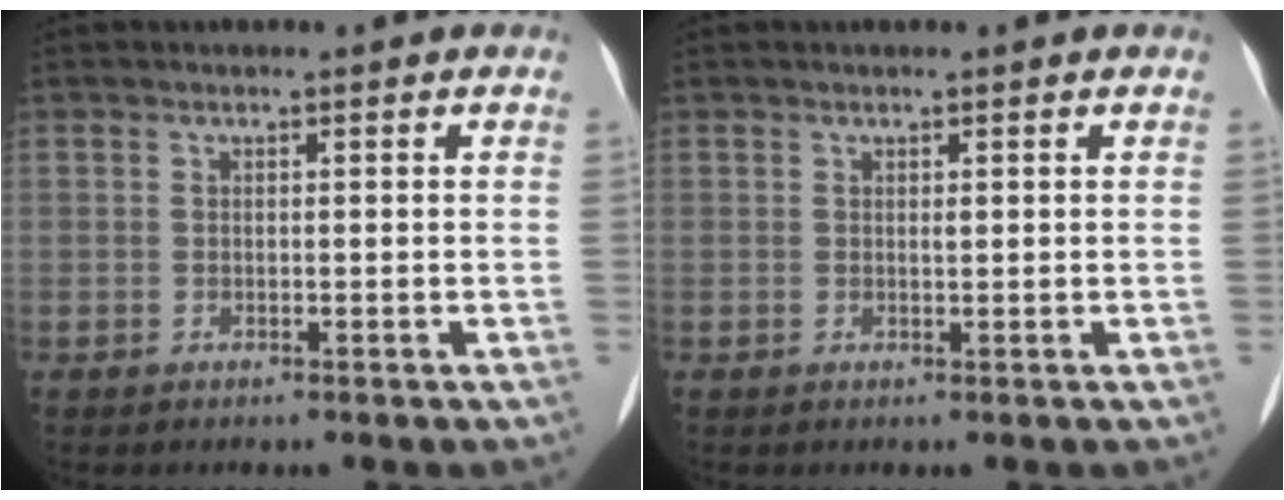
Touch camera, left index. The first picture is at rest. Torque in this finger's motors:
{"motor_torque": [0.22, 0.02, 0.09, 0.02]}